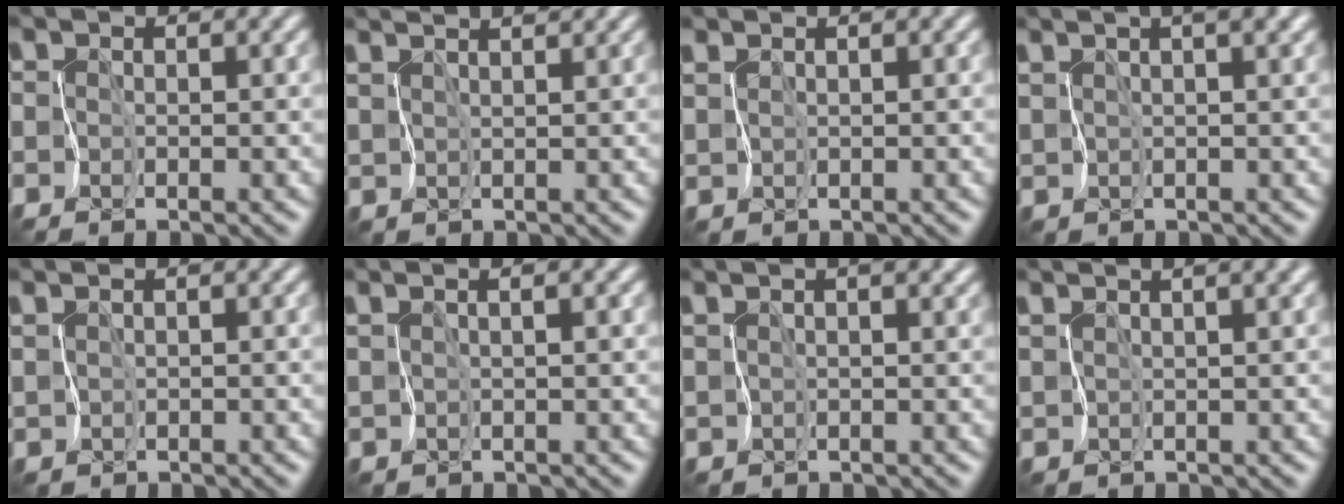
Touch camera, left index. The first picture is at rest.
{"total": 4.3, "force": [3.8, 0.8, 2.0], "torque": [-0.038, 0.024, 0.050]}
{"total": 1.0, "force": [0.9, -0.2, -0.1], "torque": [-0.004, 0.002, 0.023]}
{"total": 4.7, "force": [3.0, 1.2, 3.4], "torque": [-0.052, 0.018, 0.043]}
{"total": 0.7, "force": [0.7, 0.2, -0.3], "torque": [0.001, 0.000, 0.015]}
{"total": 2.2, "force": [1.5, 0.4, 1.6], "torque": [-0.019, 0.008, 0.023]}
{"total": 3.2, "force": [2.3, 0.9, 2.0], "torque": [-0.025, 0.013, 0.029]}
{"total": 6.0, "force": [4.1, 1.8, 4.1], "torque": [-0.063, 0.033, 0.062]}